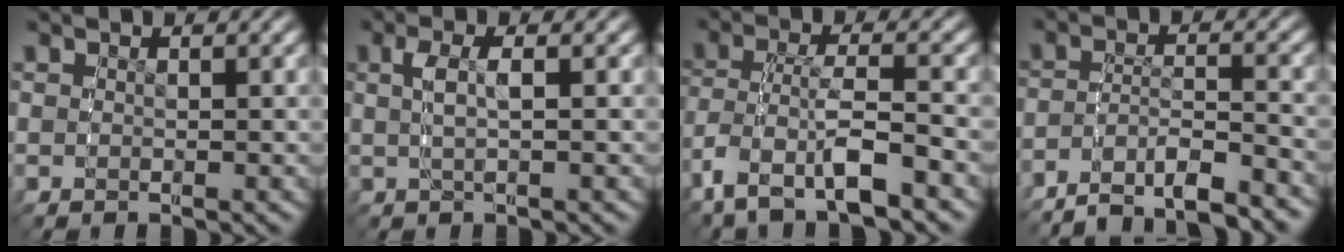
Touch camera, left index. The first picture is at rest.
{"total": 2.6, "force": [0.5, 0.9, 2.4], "torque": [-0.038, 0.010, 0.008]}
{"total": 4.6, "force": [-2.0, 2.5, 3.3], "torque": [-0.080, -0.013, -0.027]}
{"total": 6.5, "force": [-5.8, 2.2, 2.0], "torque": [-0.027, -0.012, -0.095]}